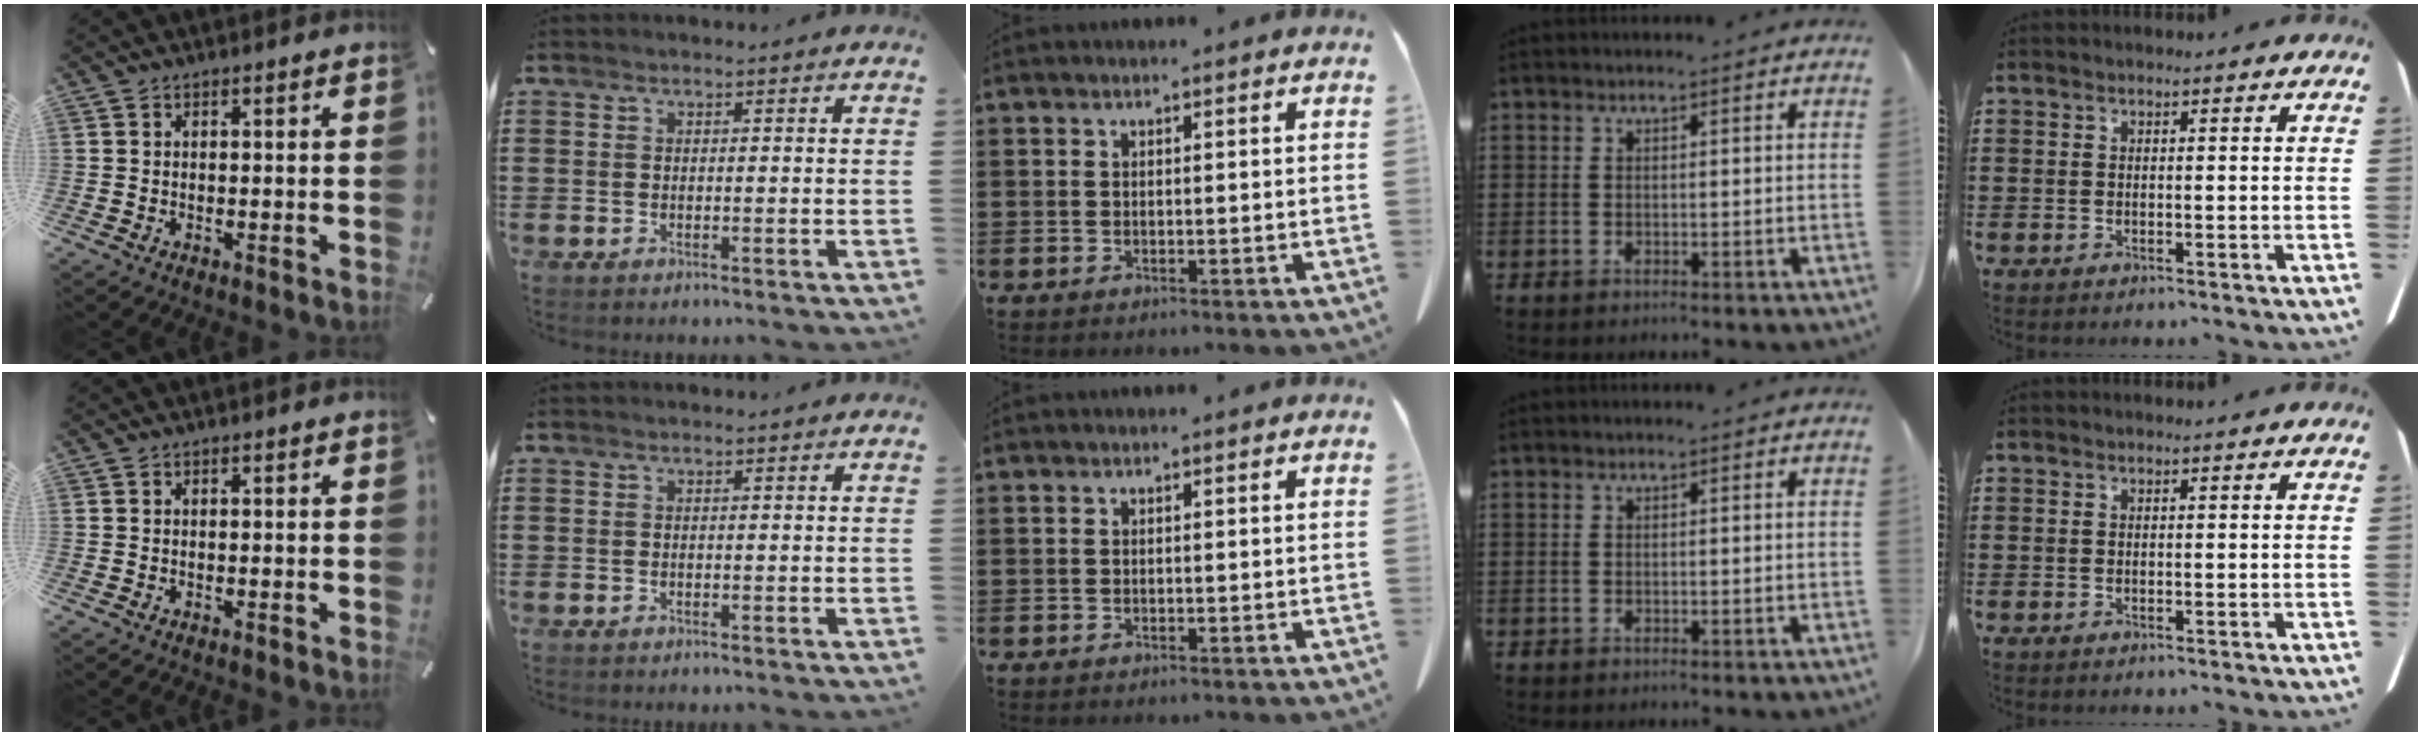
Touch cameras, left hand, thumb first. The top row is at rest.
{}